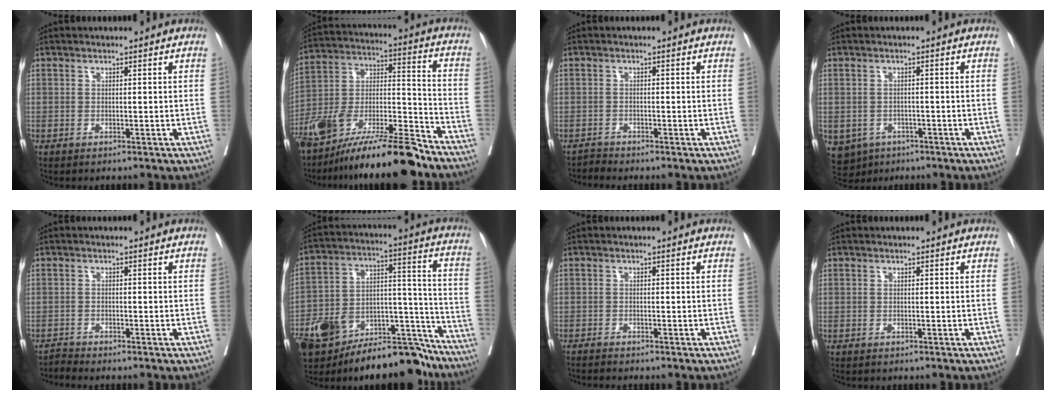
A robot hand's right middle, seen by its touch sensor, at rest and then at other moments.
{"total": 21.1, "force": [-16.8, 1.8, 12.6], "torque": [-0.235, -0.016, -0.302]}
{"total": 1.2, "force": [-1.1, -0.2, -0.5], "torque": [0.012, -0.009, -0.022]}
{"total": 6.2, "force": [-3.3, 5.0, 1.3], "torque": [-0.026, 0.002, -0.044]}
{"total": 1.4, "force": [-1.2, -0.4, -0.5], "torque": [0.010, -0.010, -0.026]}
{"total": 21.8, "force": [-17.2, 7.6, 11.0], "torque": [-0.173, 0.038, -0.283]}
{"total": 1.7, "force": [-1.7, -0.2, 0.4], "torque": [-0.010, -0.004, -0.028]}
{"total": 0.0}